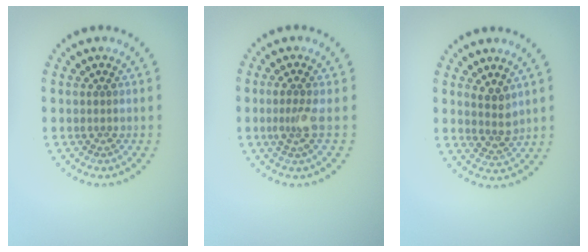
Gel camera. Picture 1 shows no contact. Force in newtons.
{"total": 1.8, "press": 1.4, "slide": 1.1}
{"total": 2.1, "press": 1.8, "slide": 1.2}